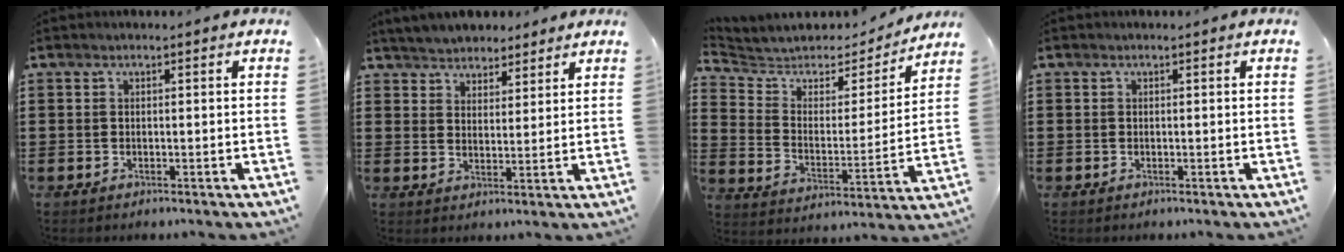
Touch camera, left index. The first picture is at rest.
{"total": 4.4, "force": [4.2, 1.4, 0.0], "torque": [-0.018, -0.007, 0.077]}
{"total": 4.9, "force": [4.4, 2.0, 0.9], "torque": [-0.050, -0.033, 0.069]}
{"total": 0.0}